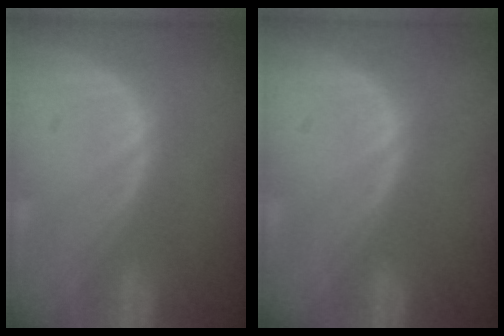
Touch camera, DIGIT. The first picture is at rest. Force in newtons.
{"total": 0.0}